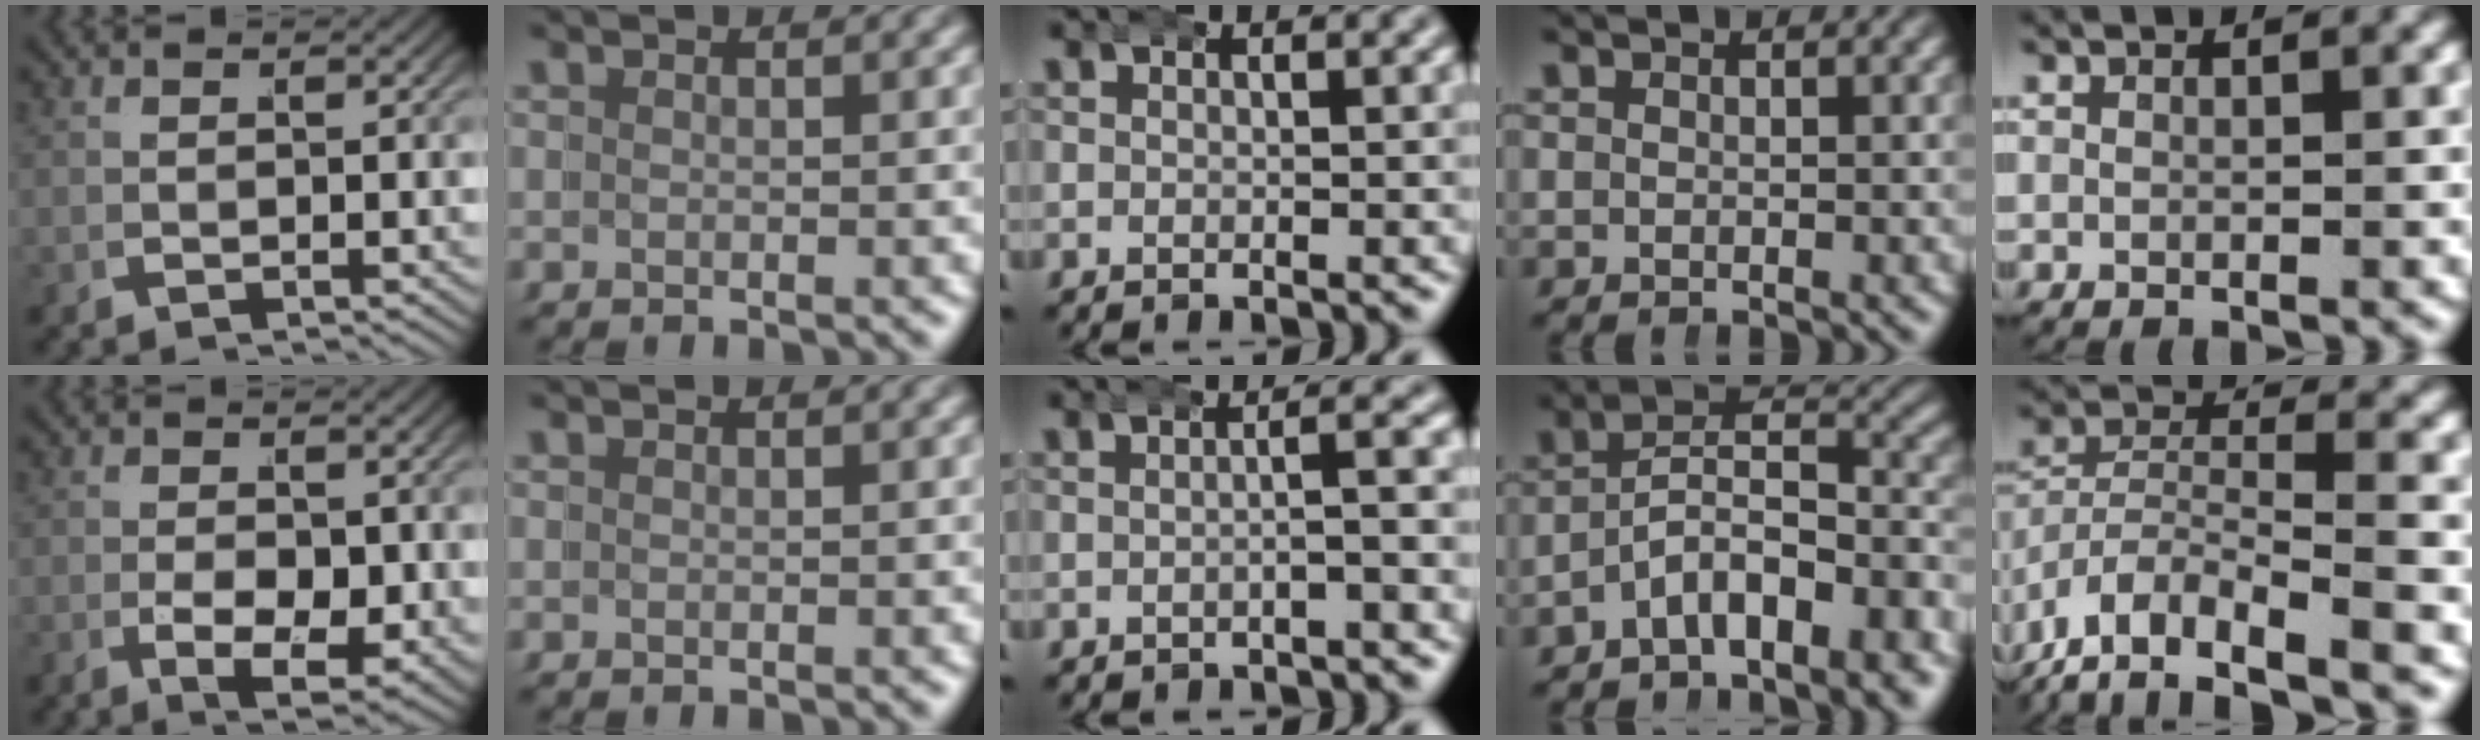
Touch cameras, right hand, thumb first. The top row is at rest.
{"thumb": {"total": 6.7, "force": [-1.3, 3.8, 5.3], "torque": [-0.098, -0.032, -0.004]}, "middle": {"total": 1.8, "force": [-0.3, 0.1, 1.8], "torque": [-0.014, 0.011, -0.013]}, "ring": {"total": 9.2, "force": [-4.7, 5.3, 5.8], "torque": [-0.088, -0.022, -0.068]}, "little": {"total": 7.8, "force": [-3.8, 5.1, 4.6], "torque": [-0.107, -0.014, -0.061]}}